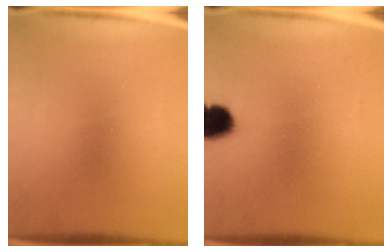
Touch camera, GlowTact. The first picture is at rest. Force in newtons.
{"total": 7.1}